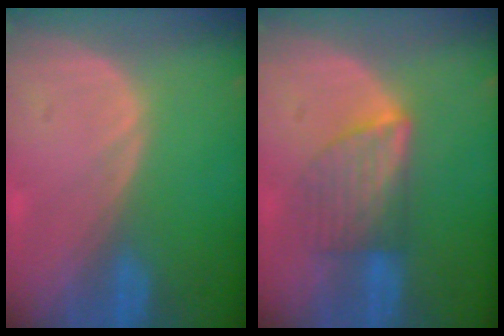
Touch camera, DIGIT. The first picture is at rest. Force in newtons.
{"total": 6.0, "press": 6.0, "slide": 1.0}